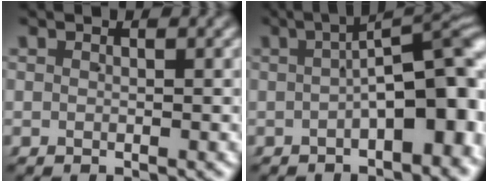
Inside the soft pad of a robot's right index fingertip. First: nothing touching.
{"total": 8.4, "force": [-1.2, 3.2, 7.7], "torque": [-0.097, -0.001, -0.009]}